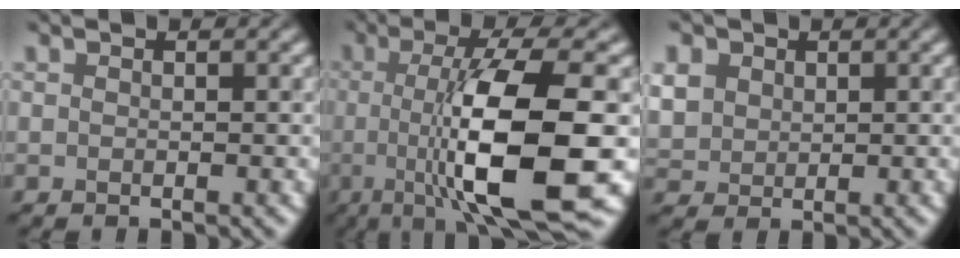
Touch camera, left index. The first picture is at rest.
{"total": 11.4, "force": [-2.3, 2.5, 10.9], "torque": [-0.154, -0.007, -0.031]}
{"total": 1.6, "force": [0.1, 1.6, -0.2], "torque": [-0.012, -0.002, 0.019]}